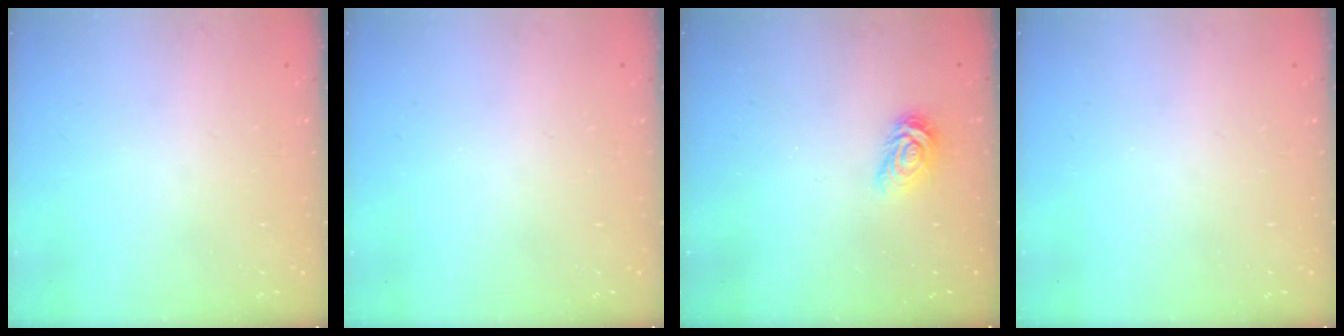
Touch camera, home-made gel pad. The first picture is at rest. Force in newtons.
{"total": 0.0}
{"total": 5.1, "press": 5.0, "slide": 0.6}
{"total": 0.0}